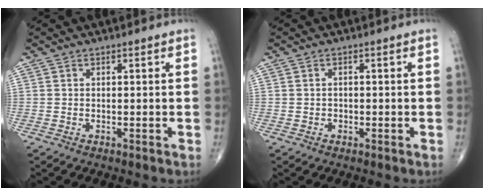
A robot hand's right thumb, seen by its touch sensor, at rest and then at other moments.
{"total": 0.9, "force": [-0.2, 0.8, 0.2], "torque": [0.001, 0.003, -0.002]}